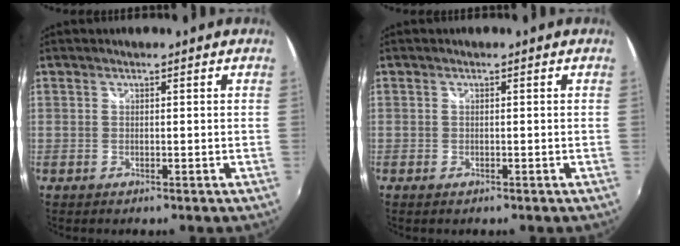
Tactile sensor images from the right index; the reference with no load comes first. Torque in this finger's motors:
{"motor_torque": [0.19, -0.60, 0.00, -0.03]}